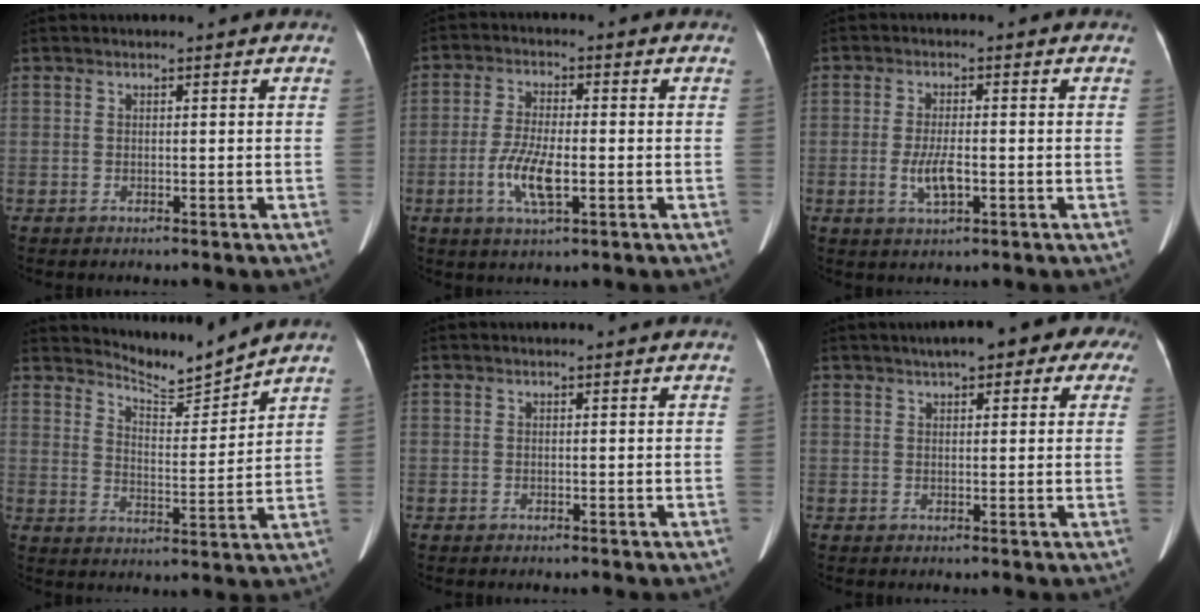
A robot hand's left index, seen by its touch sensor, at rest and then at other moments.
{"total": 6.9, "force": [-2.1, 1.8, 6.3], "torque": [-0.133, -0.004, -0.039]}
{"total": 4.3, "force": [-1.2, 1.2, 3.9], "torque": [-0.082, -0.005, -0.019]}
{"total": 6.7, "force": [6.6, -1.0, -0.2], "torque": [-0.014, -0.025, 0.119]}
{"total": 0.0}
{"total": 10.2, "force": [6.3, 4.1, 6.8], "torque": [-0.070, 0.040, 0.071]}